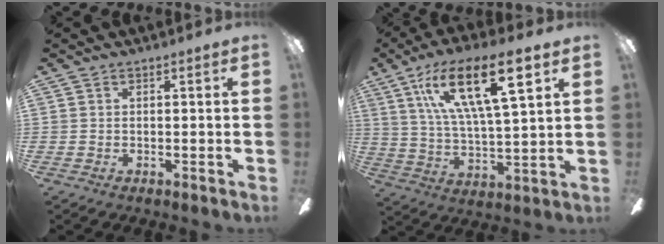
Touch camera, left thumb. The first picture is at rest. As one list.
[{"total": 20.4, "force": [10.7, 6.2, 16.2], "torque": [-0.296, -0.036, 0.164]}]